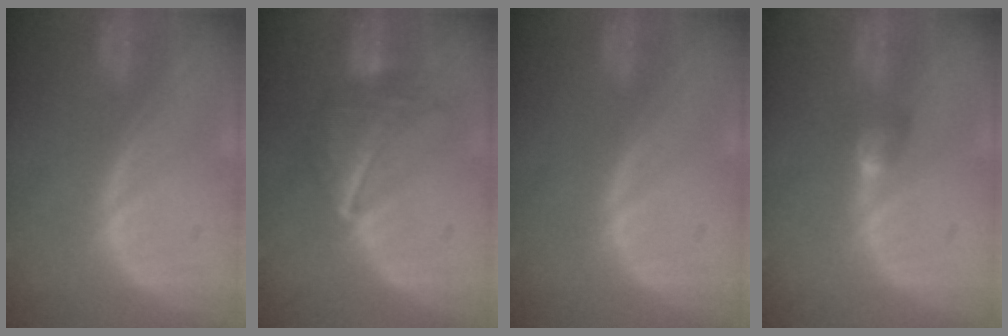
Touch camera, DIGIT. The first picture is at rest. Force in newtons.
{"total": 6.6, "press": 6.5, "slide": 1.0}
{"total": 0.0}
{"total": 3.0, "press": 2.5, "slide": 1.6}